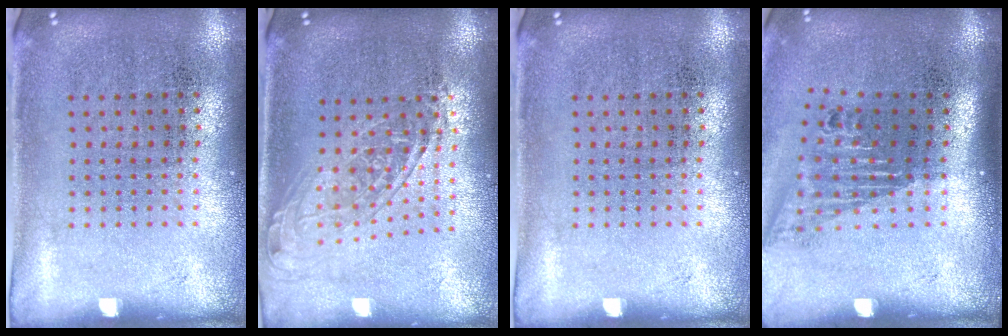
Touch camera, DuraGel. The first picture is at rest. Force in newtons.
{"total": 1.5, "press": 1.3, "slide": 0.8}
{"total": 0.0}
{"total": 1.6, "press": 1.2, "slide": 1.1}